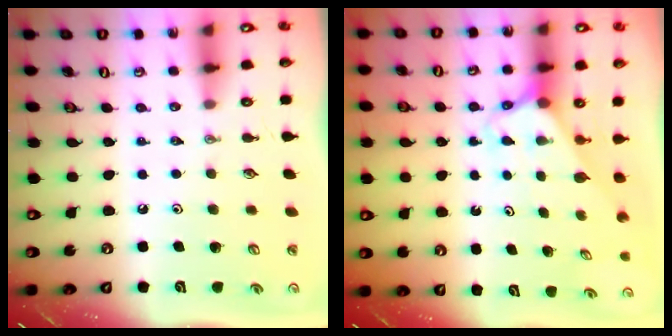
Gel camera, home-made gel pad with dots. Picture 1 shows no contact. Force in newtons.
{"total": 2.5, "press": 2.5, "slide": 0.2}